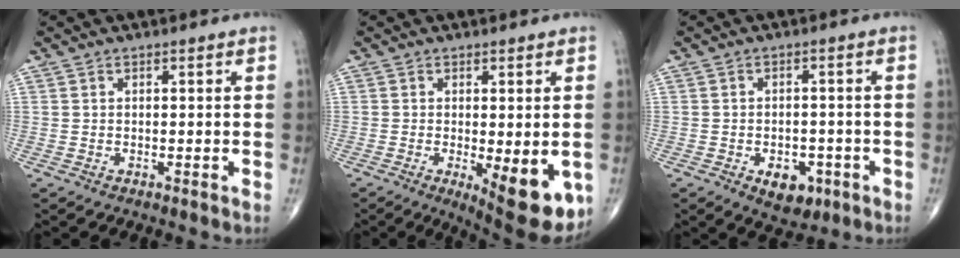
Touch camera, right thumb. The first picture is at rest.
{"total": 11.5, "force": [-3.2, 3.9, 10.3], "torque": [-0.124, -0.022, -0.034]}
{"total": 6.4, "force": [-2.7, 4.0, 4.1], "torque": [-0.036, 0.012, -0.030]}